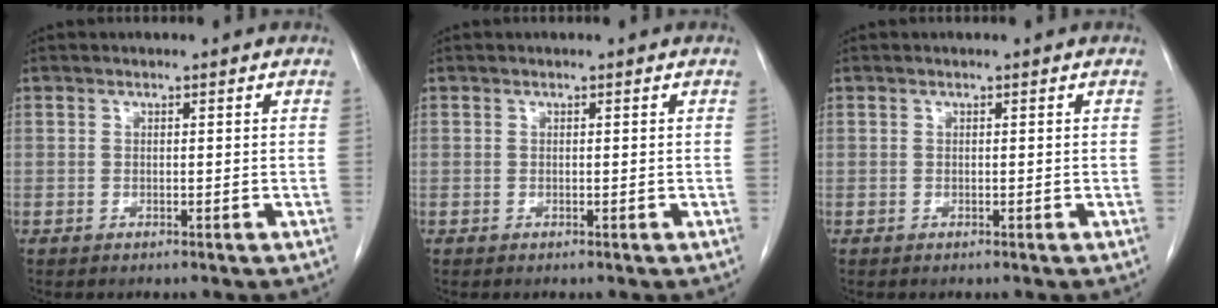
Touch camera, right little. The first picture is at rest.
{"total": 0.0}
{"total": 0.0}